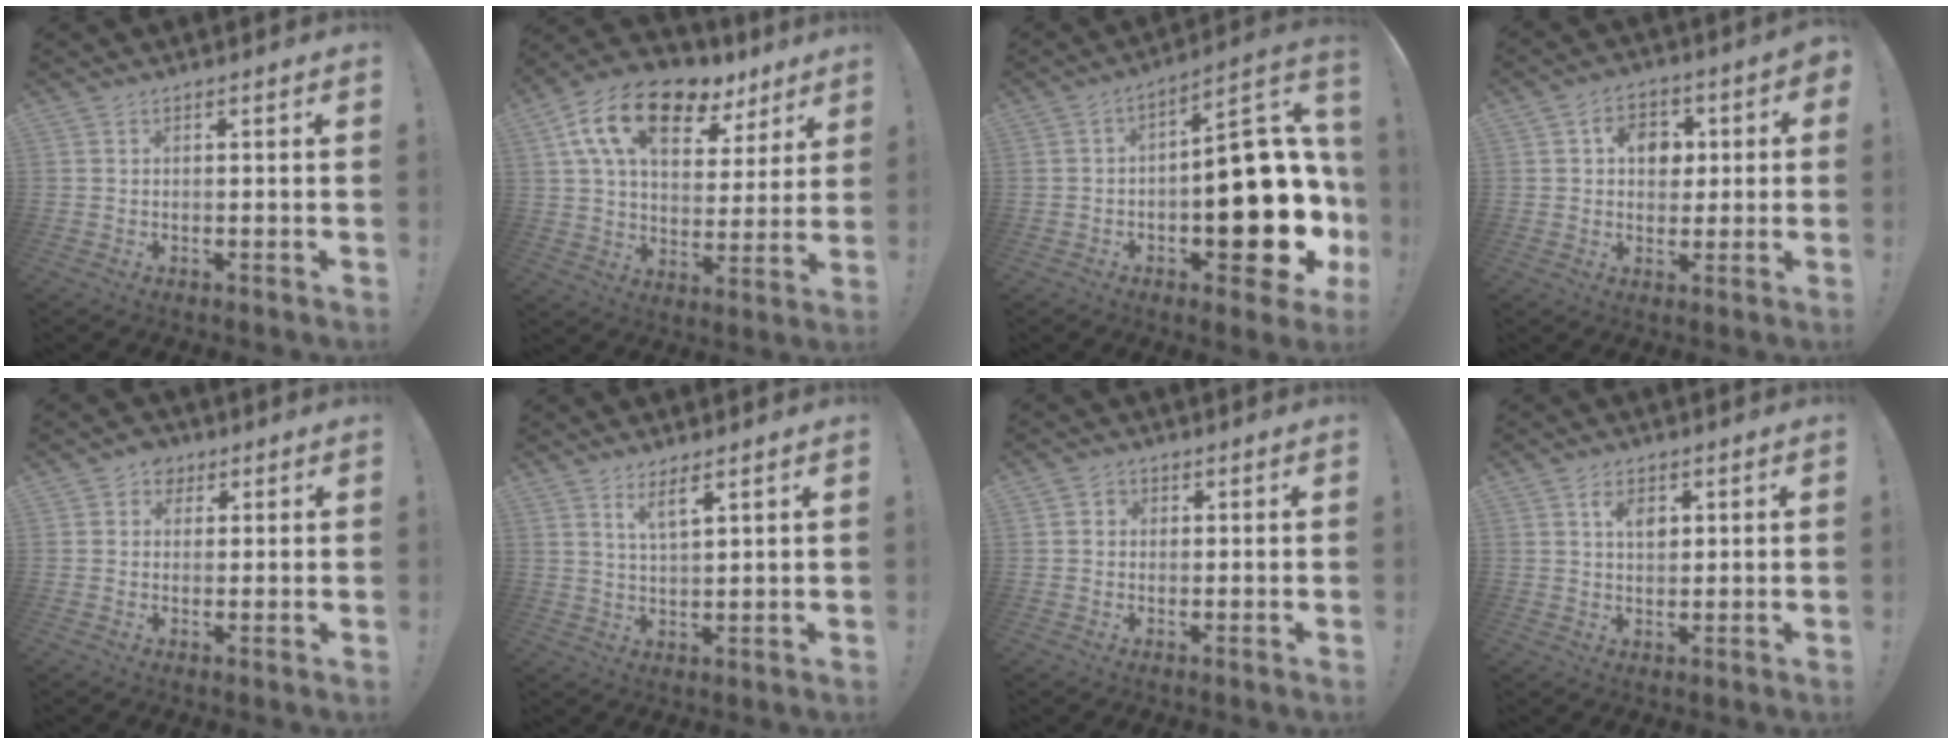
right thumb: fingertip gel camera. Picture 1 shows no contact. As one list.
[{"total": 18.3, "force": [10.0, 9.7, 11.9], "torque": [-0.195, -0.046, 0.177]}, {"total": 20.7, "force": [-3.6, 10.0, 17.8], "torque": [-0.202, 0.027, -0.046]}, {"total": 9.2, "force": [1.5, 7.5, 5.1], "torque": [-0.067, 0.008, 0.028]}, {"total": 4.0, "force": [1.4, 3.6, 1.0], "torque": [-0.007, -0.003, 0.023]}, {"total": 5.1, "force": [3.3, 0.8, 3.8], "torque": [-0.065, -0.016, 0.054]}, {"total": 2.2, "force": [-0.1, 2.1, 0.8], "torque": [-0.008, 0.004, -0.002]}, {"total": 4.7, "force": [1.5, 3.0, 3.3], "torque": [-0.052, 0.001, 0.025]}]